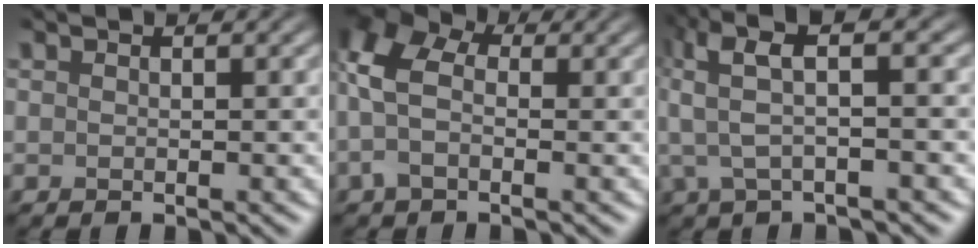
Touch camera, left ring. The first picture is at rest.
{"total": 5.3, "force": [0.3, 3.5, 4.0], "torque": [-0.107, 0.007, -0.006]}
{"total": 5.8, "force": [1.6, 1.5, 5.4], "torque": [-0.104, 0.018, 0.027]}